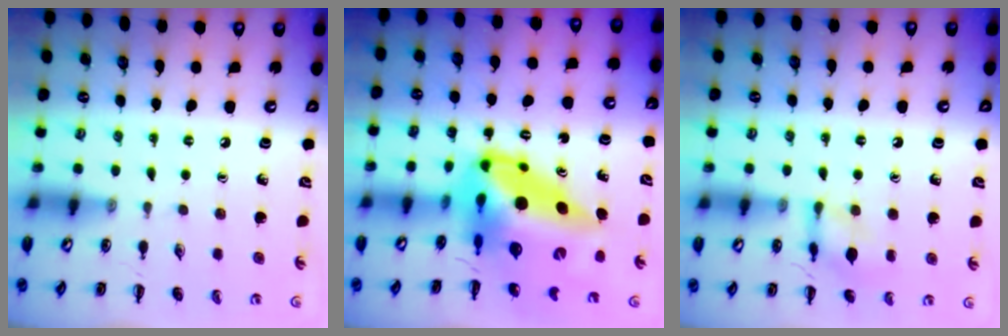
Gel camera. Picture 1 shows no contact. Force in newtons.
{"total": 16.4, "press": 15.7, "slide": 4.8}
{"total": 10.4, "press": 10.4, "slide": 0.5}